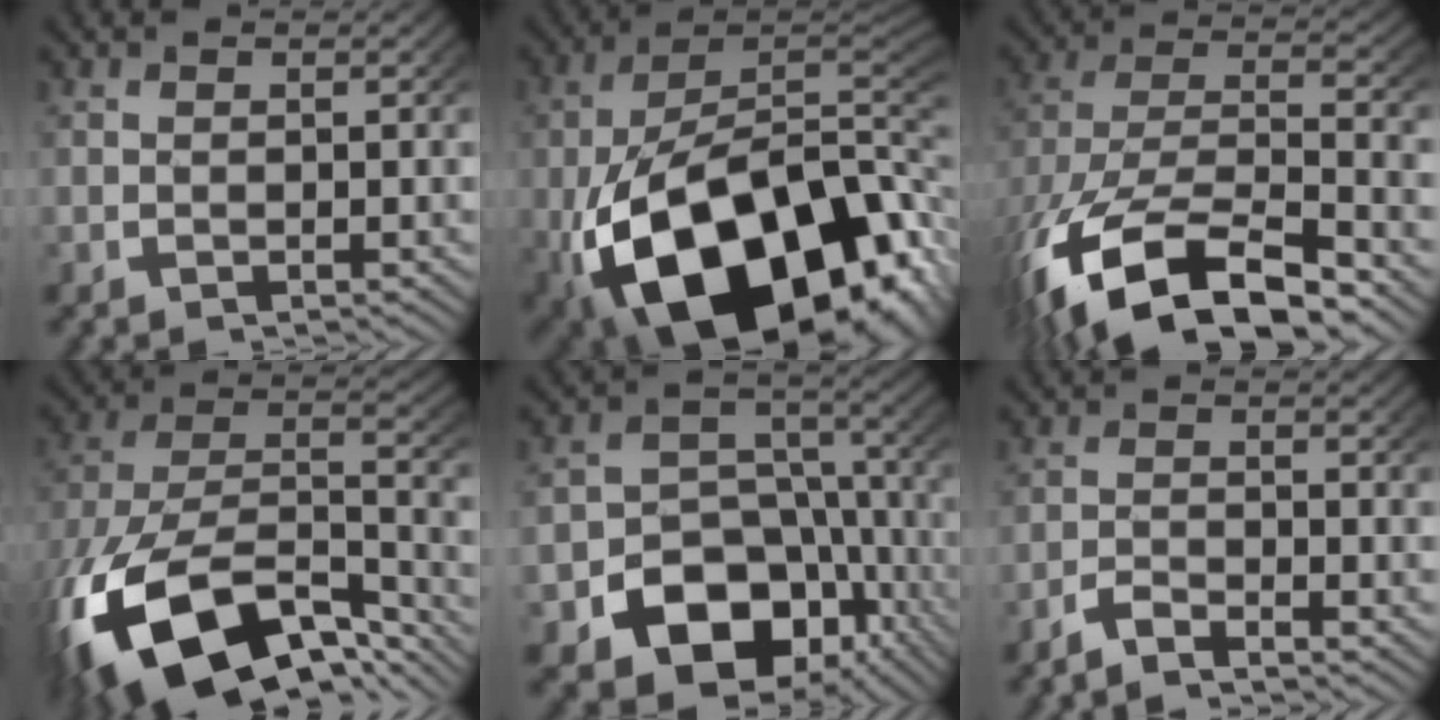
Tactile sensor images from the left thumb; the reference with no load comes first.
{"total": 26.5, "force": [-6.0, 16.9, 19.5], "torque": [-0.344, -0.096, -0.053]}
{"total": 14.0, "force": [-4.9, 7.9, 10.5], "torque": [-0.226, -0.050, -0.047]}
{"total": 17.8, "force": [-7.3, 10.6, 12.3], "torque": [-0.259, -0.067, -0.083]}
{"total": 13.0, "force": [-6.5, 9.0, 6.7], "torque": [-0.118, -0.060, -0.084]}
{"total": 1.9, "force": [-1.7, 0.3, 0.6], "torque": [-0.014, -0.001, -0.039]}